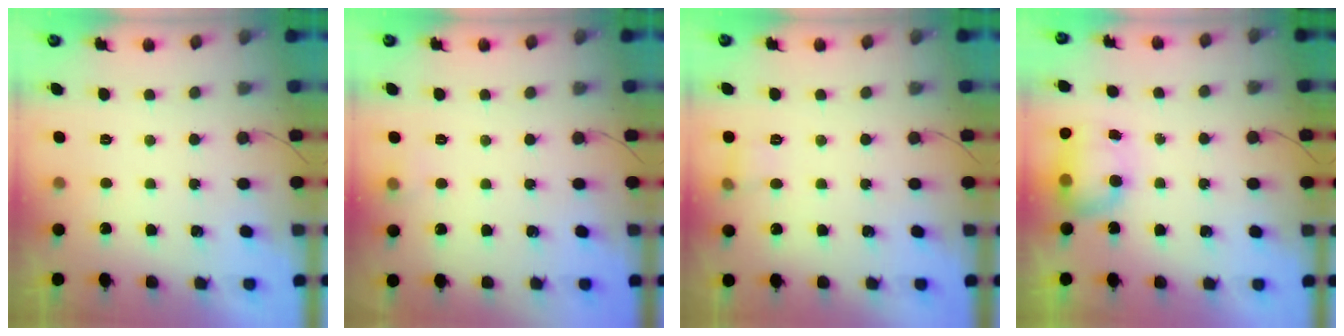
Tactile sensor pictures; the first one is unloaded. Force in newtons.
{"total": 5.4, "press": 5.3, "slide": 1.2}
{"total": 5.5, "press": 5.2, "slide": 1.6}
{"total": 7.6, "press": 7.5, "slide": 0.9}